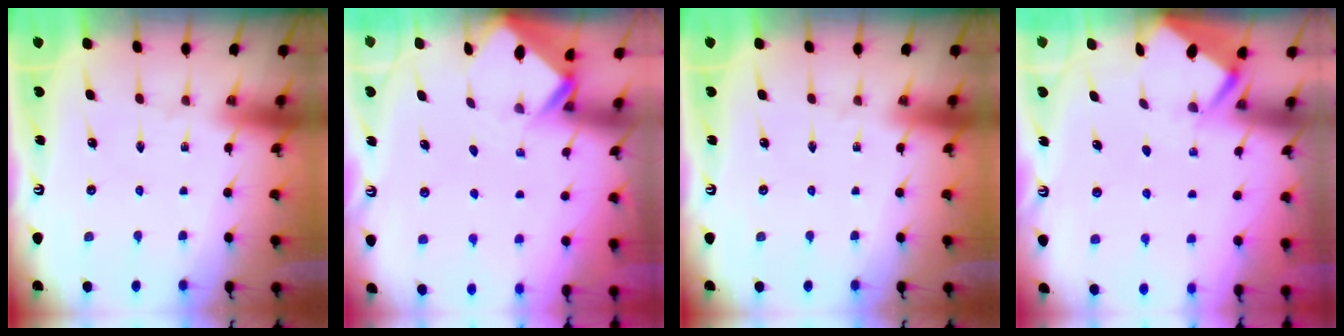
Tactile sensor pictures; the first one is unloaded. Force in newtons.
{"total": 2.6, "press": 2.6, "slide": 0.2}
{"total": 0.0}
{"total": 2.7, "press": 2.6, "slide": 0.3}